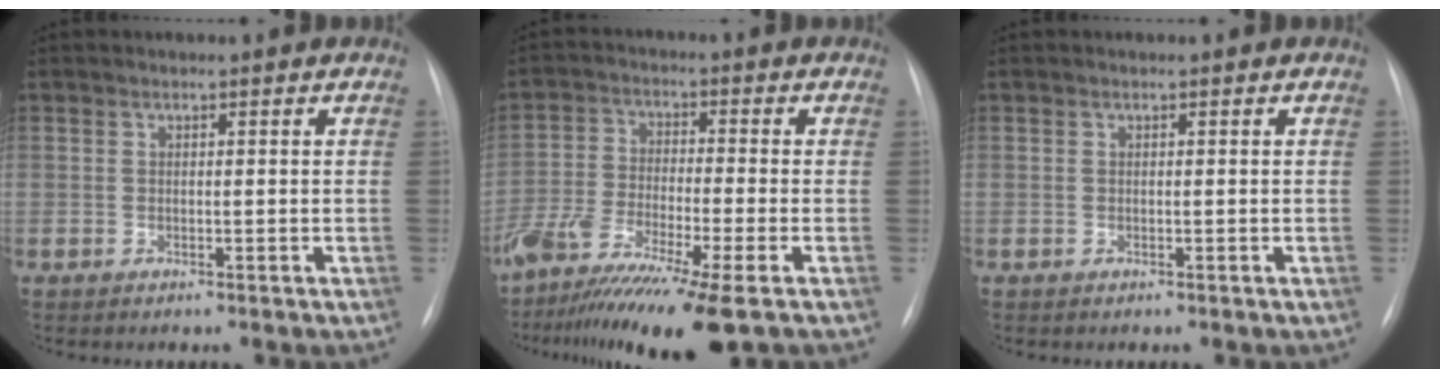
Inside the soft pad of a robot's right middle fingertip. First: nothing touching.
{"total": 13.9, "force": [-9.7, 0.2, 9.9], "torque": [-0.195, -0.042, -0.172]}
{"total": 0.0}